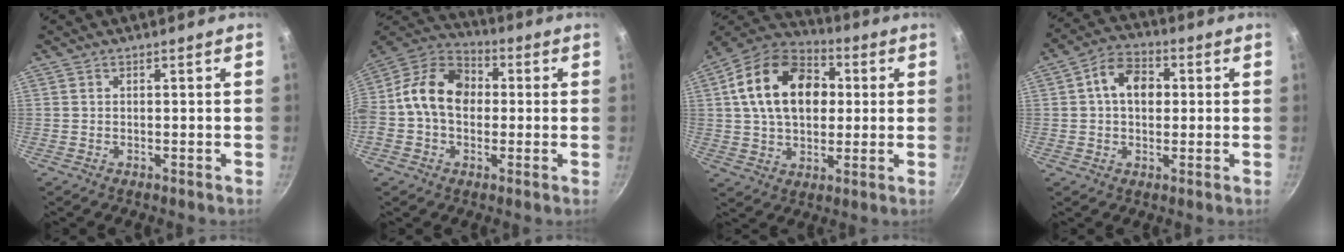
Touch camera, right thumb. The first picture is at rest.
{"total": 14.6, "force": [0.2, 11.0, 9.6], "torque": [-0.131, 0.036, -0.021]}
{"total": 19.1, "force": [3.4, 13.2, 13.3], "torque": [-0.194, 0.021, 0.043]}
{"total": 8.7, "force": [1.2, 6.3, 5.9], "torque": [-0.071, 0.017, 0.007]}